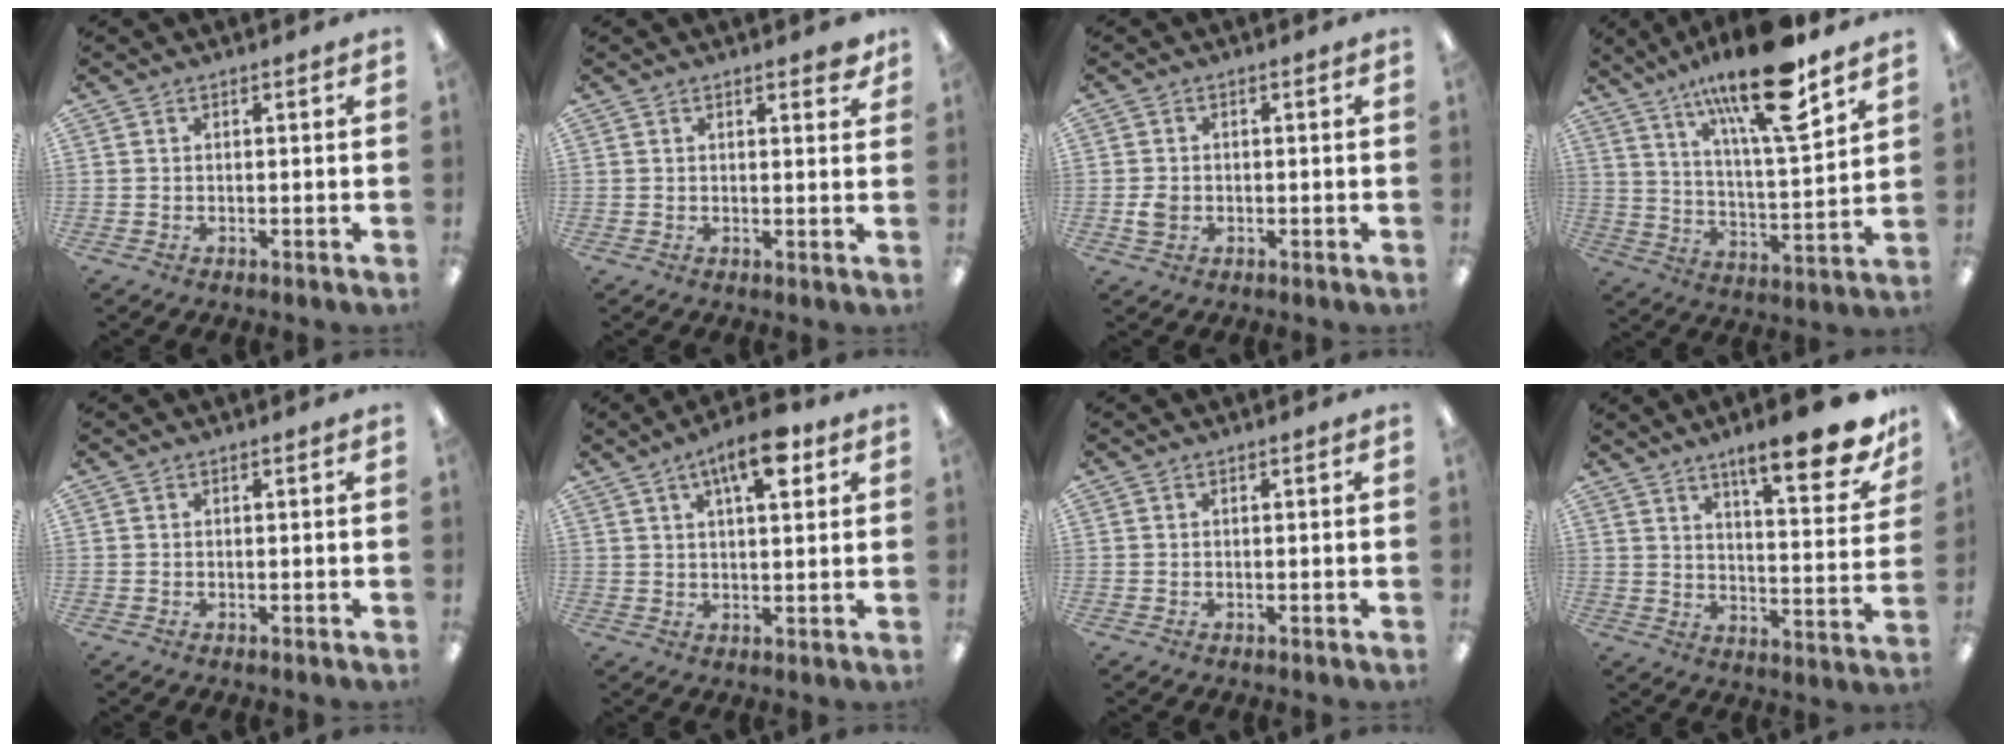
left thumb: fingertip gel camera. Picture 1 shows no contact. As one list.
[{"total": 2.5, "force": [1.9, 0.7, 1.5], "torque": [-0.008, -0.008, 0.028]}, {"total": 2.3, "force": [-0.4, 1.9, 1.3], "torque": [-0.015, 0.001, -0.010]}, {"total": 20.2, "force": [14.2, 4.5, 13.7], "torque": [-0.237, -0.077, 0.229]}, {"total": 0.0}, {"total": 9.9, "force": [5.2, 3.6, 7.6], "torque": [-0.106, -0.015, 0.082]}, {"total": 0.0}, {"total": 16.4, "force": [11.5, 3.9, 11.0], "torque": [-0.152, -0.074, 0.180]}]